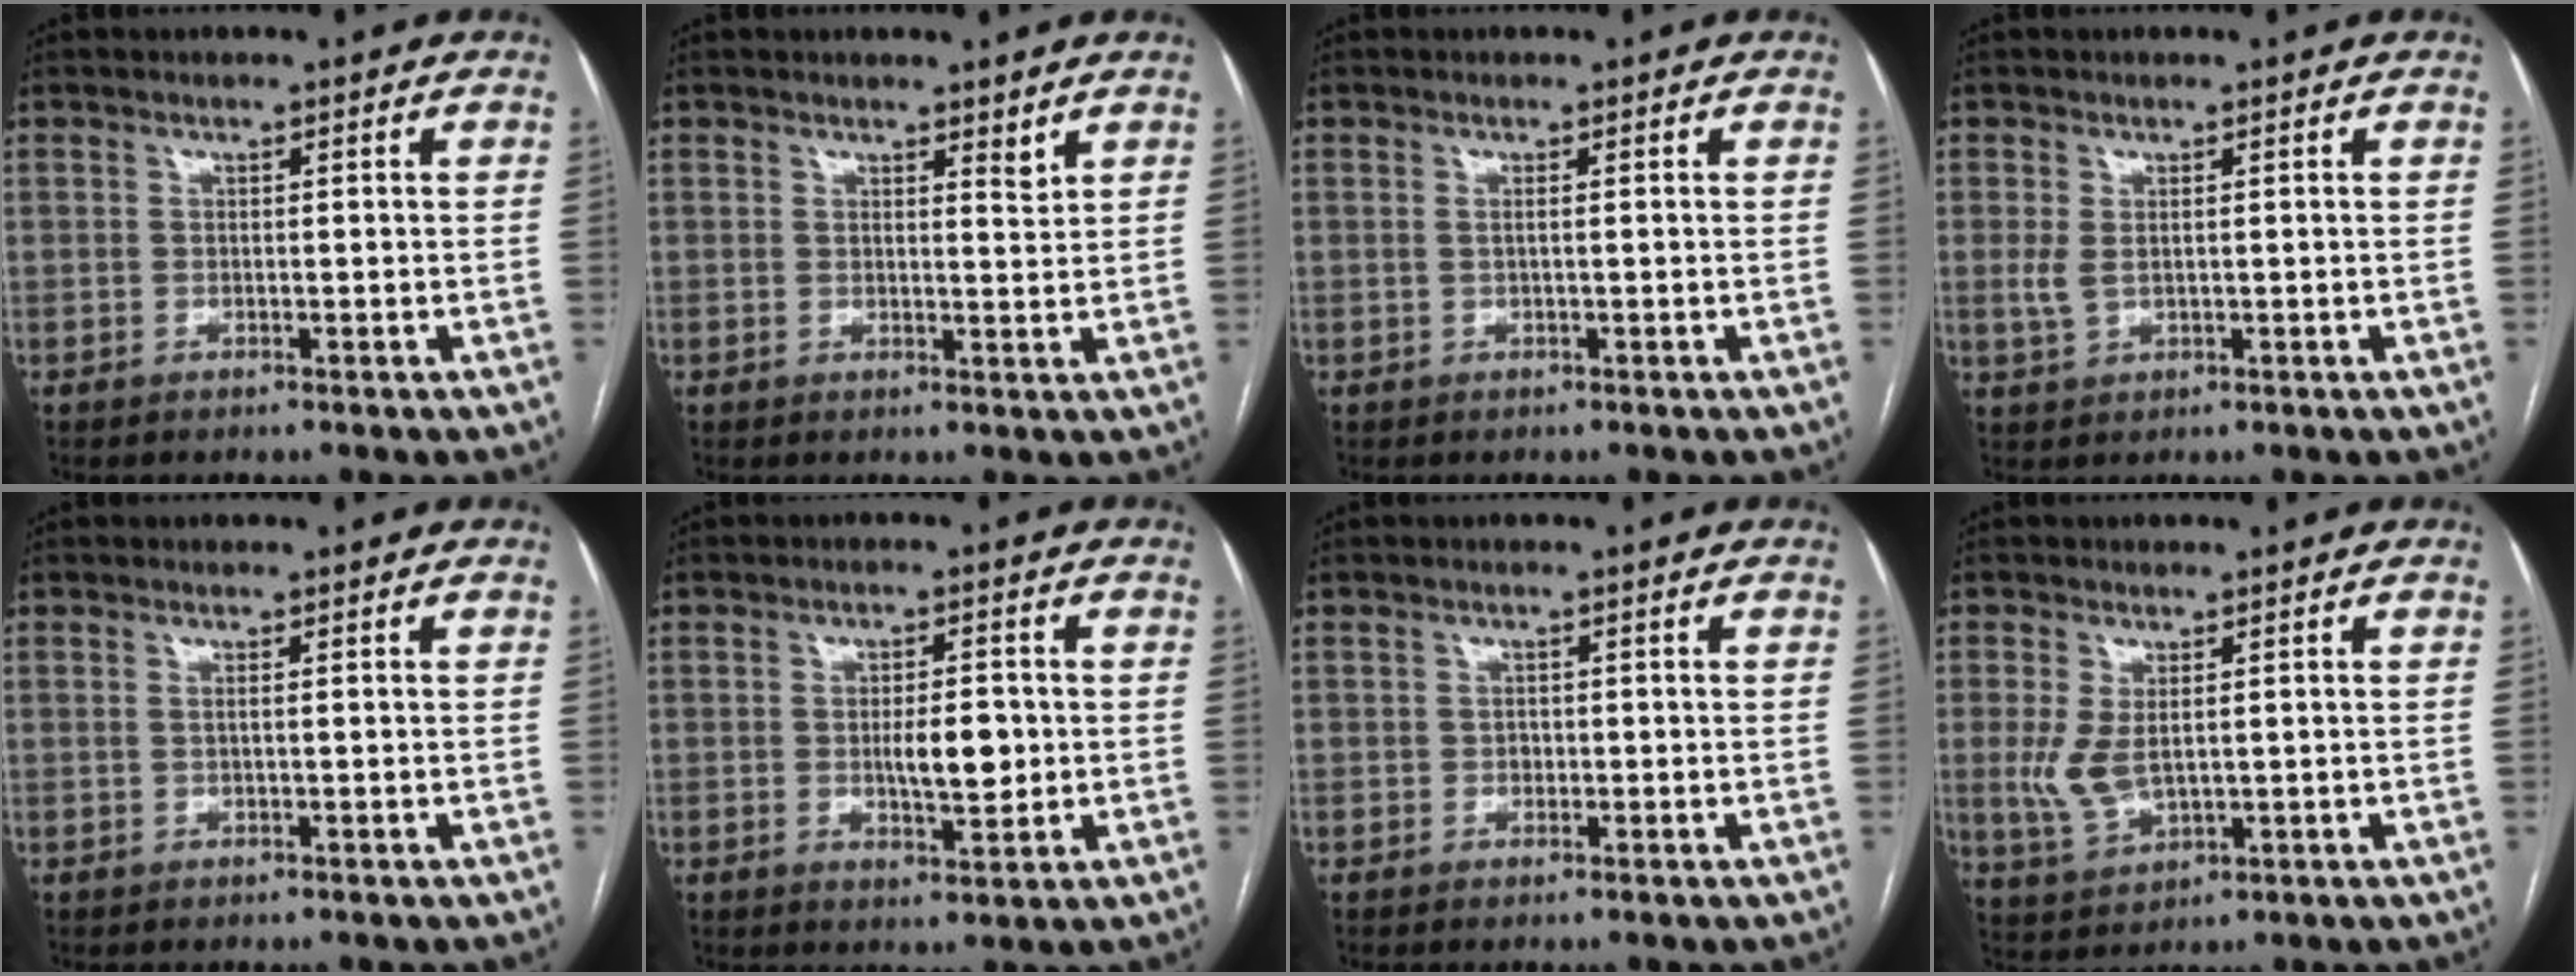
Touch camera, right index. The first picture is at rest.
{"total": 1.1, "force": [0.9, 0.2, 0.6], "torque": [-0.010, -0.004, 0.014]}
{"total": 0.7, "force": [0.1, -0.1, 0.7], "torque": [-0.015, 0.000, 0.001]}
{"total": 2.2, "force": [0.2, 1.2, 1.9], "torque": [-0.044, 0.000, 0.011]}
{"total": 0.6, "force": [0.1, -0.1, 0.6], "torque": [-0.011, 0.000, 0.001]}
{"total": 5.7, "force": [-0.4, 1.9, 5.3], "torque": [-0.086, -0.003, -0.002]}
{"total": 1.0, "force": [-0.2, 0.8, 0.5], "torque": [-0.006, 0.003, -0.003]}
{"total": 5.5, "force": [0.3, 2.7, 4.7], "torque": [-0.109, -0.004, 0.016]}